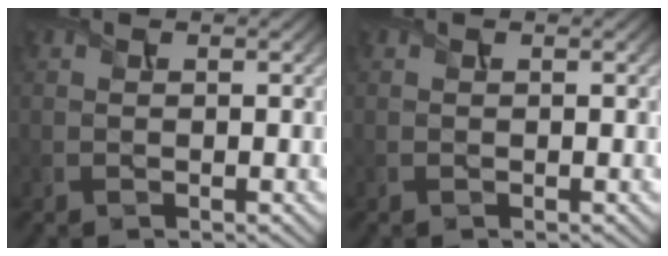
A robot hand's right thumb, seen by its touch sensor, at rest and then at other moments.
{"total": 0.0}